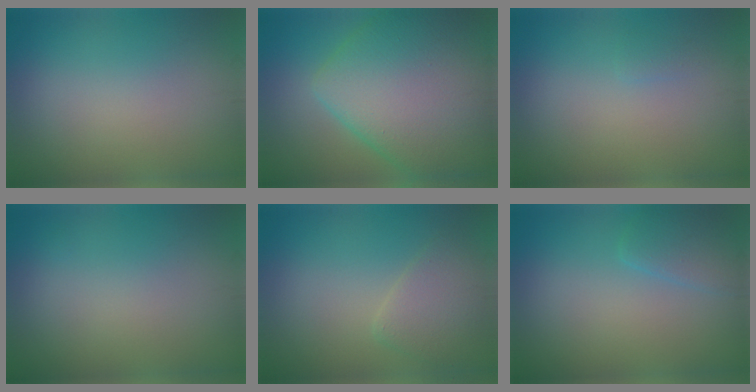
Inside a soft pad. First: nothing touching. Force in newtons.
{"total": 13.6, "press": 13.6, "slide": 0.5}
{"total": 0.6, "press": 0.5, "slide": 0.1}
{"total": 0.0}
{"total": 2.9, "press": 2.9, "slide": 0.2}
{"total": 2.3, "press": 2.3, "slide": 0.2}